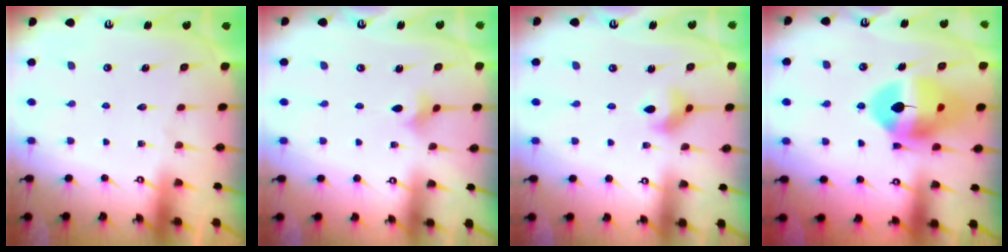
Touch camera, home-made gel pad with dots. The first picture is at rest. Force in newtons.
{"total": 2.6, "press": 2.6, "slide": 0.5}
{"total": 6.6, "press": 6.5, "slide": 0.9}
{"total": 15.8, "press": 15.7, "slide": 1.7}